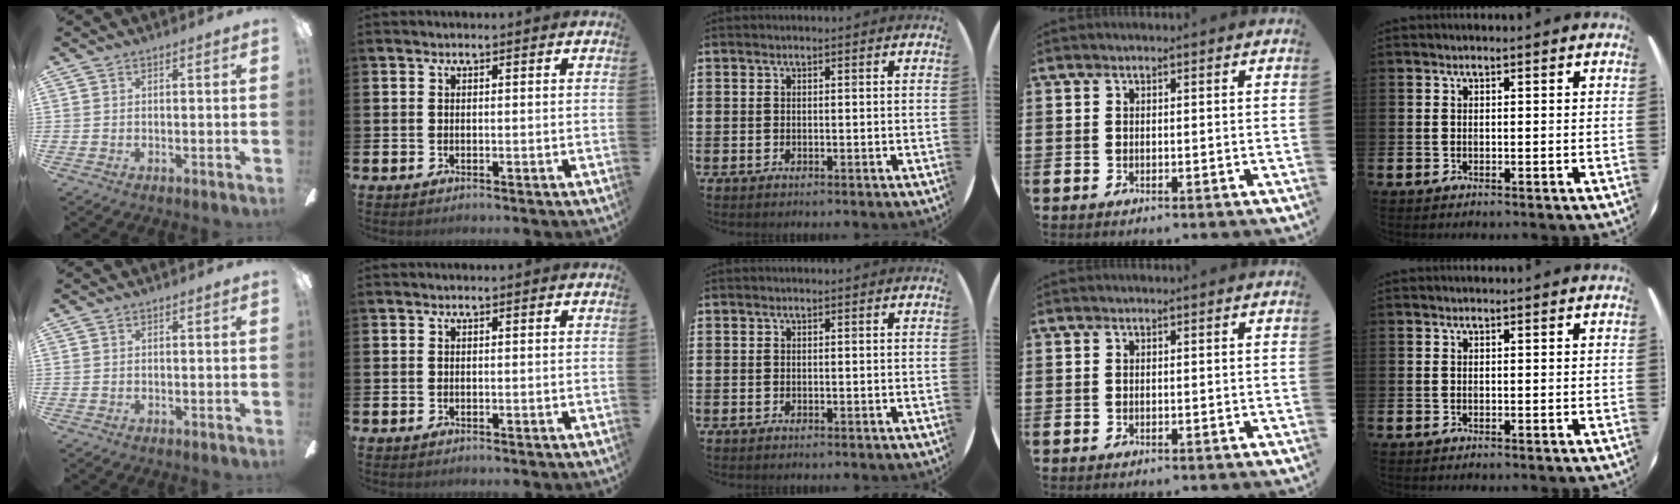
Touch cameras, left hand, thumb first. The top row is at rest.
{}